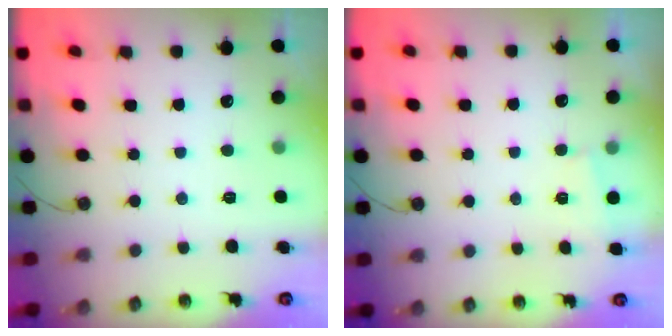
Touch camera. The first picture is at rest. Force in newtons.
{"total": 1.1, "press": 1.1, "slide": 0.1}